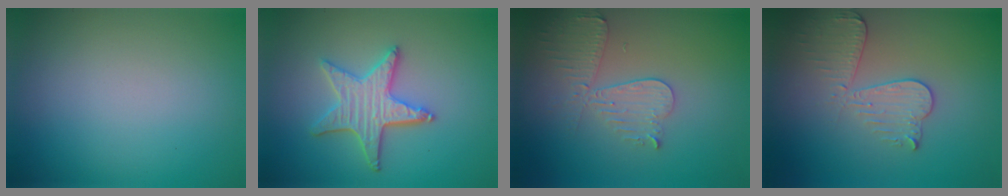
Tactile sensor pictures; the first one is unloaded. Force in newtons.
{"total": 4.2, "press": 3.9, "slide": 1.4}
{"total": 3.9, "press": 3.7, "slide": 1.2}
{"total": 3.3, "press": 2.9, "slide": 1.4}